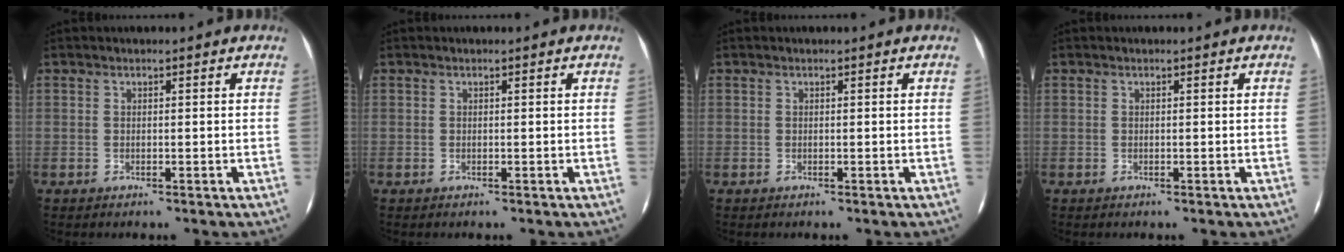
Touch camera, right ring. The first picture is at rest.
{"total": 0.0}
{"total": 0.0}
{"total": 0.0}